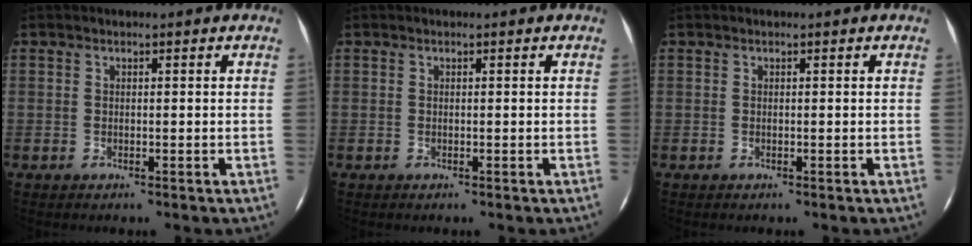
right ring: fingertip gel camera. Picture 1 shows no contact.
{"total": 0.0}
{"total": 0.0}